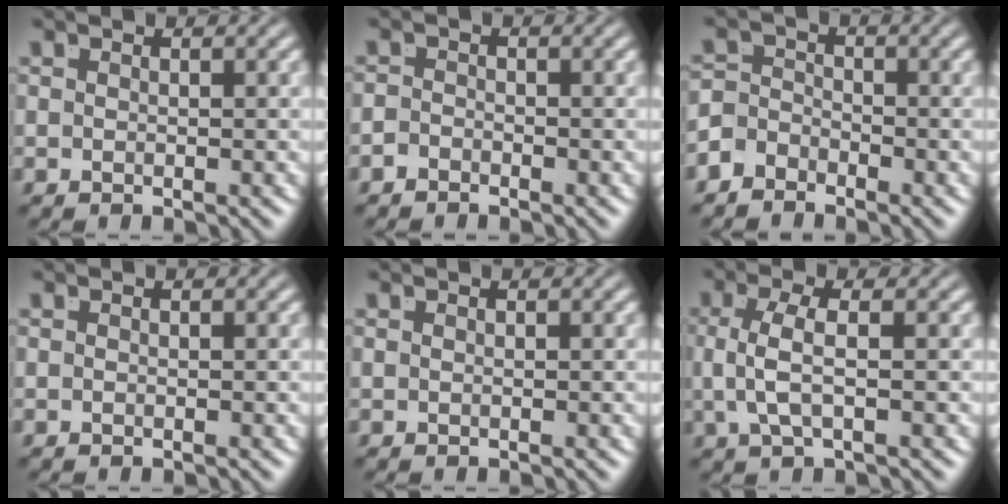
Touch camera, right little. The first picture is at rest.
{"total": 1.4, "force": [-1.4, -0.1, -0.3], "torque": [0.006, -0.016, -0.020]}
{"total": 3.9, "force": [-2.5, 2.9, 0.9], "torque": [-0.016, -0.020, -0.041]}
{"total": 0.0}
{"total": 0.0}
{"total": 3.2, "force": [0.2, 0.8, 3.1], "torque": [-0.072, -0.004, 0.010]}